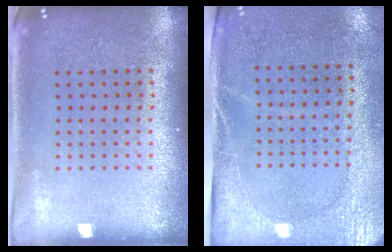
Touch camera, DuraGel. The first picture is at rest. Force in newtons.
{"total": 2.7, "press": 2.3, "slide": 1.4}